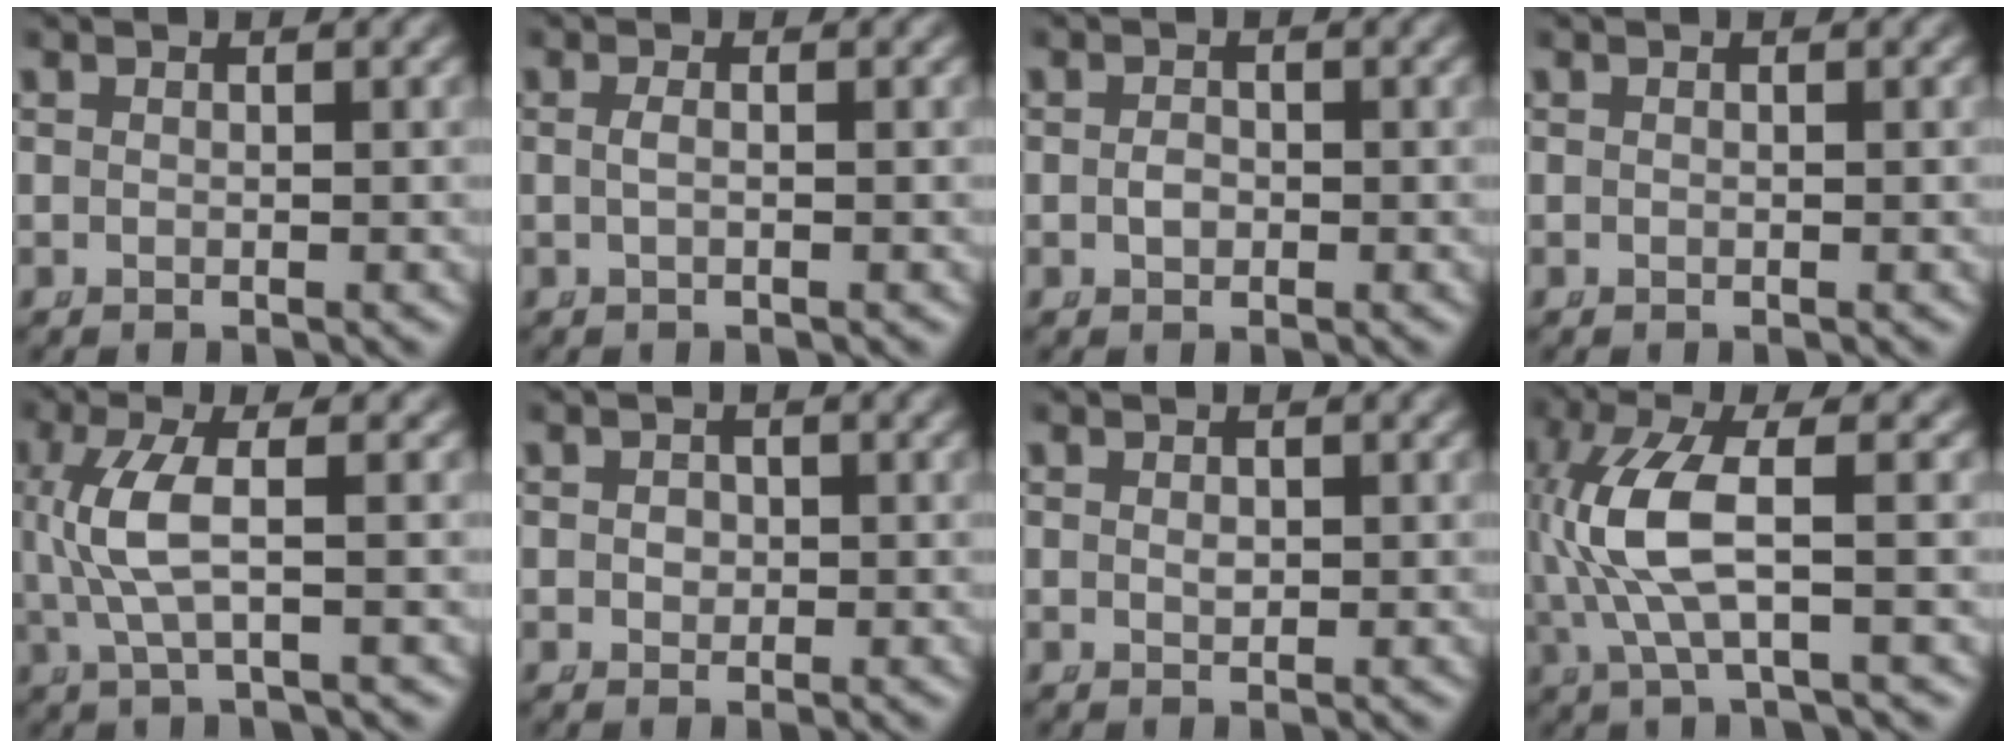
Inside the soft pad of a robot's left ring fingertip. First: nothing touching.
{"total": 0.8, "force": [-0.4, -0.4, 0.6], "torque": [-0.019, -0.008, -0.001]}
{"total": 0.8, "force": [-0.5, 0.5, 0.5], "torque": [-0.016, -0.008, -0.001]}
{"total": 0.0}
{"total": 4.5, "force": [0.2, 1.1, 4.4], "torque": [-0.103, 0.001, 0.011]}
{"total": 1.0, "force": [0.0, 0.9, 0.4], "torque": [-0.009, -0.008, 0.004]}
{"total": 0.5, "force": [0.0, 0.3, 0.4], "torque": [-0.011, -0.010, 0.007]}
{"total": 6.0, "force": [0.2, 1.8, 5.8], "torque": [-0.139, -0.001, 0.012]}